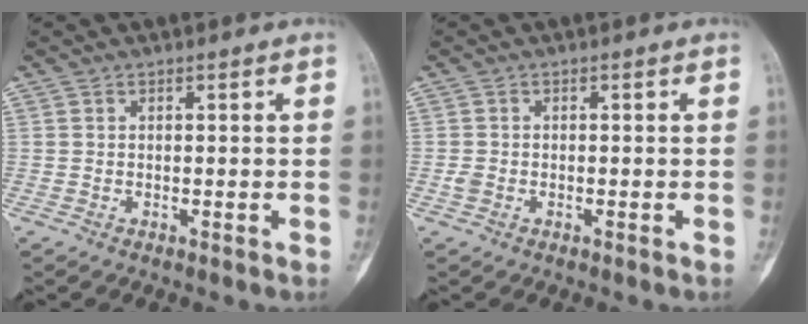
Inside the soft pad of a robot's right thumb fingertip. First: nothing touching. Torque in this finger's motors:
{"motor_torque": [0.25, -0.10, 0.37, -0.06, -0.01]}